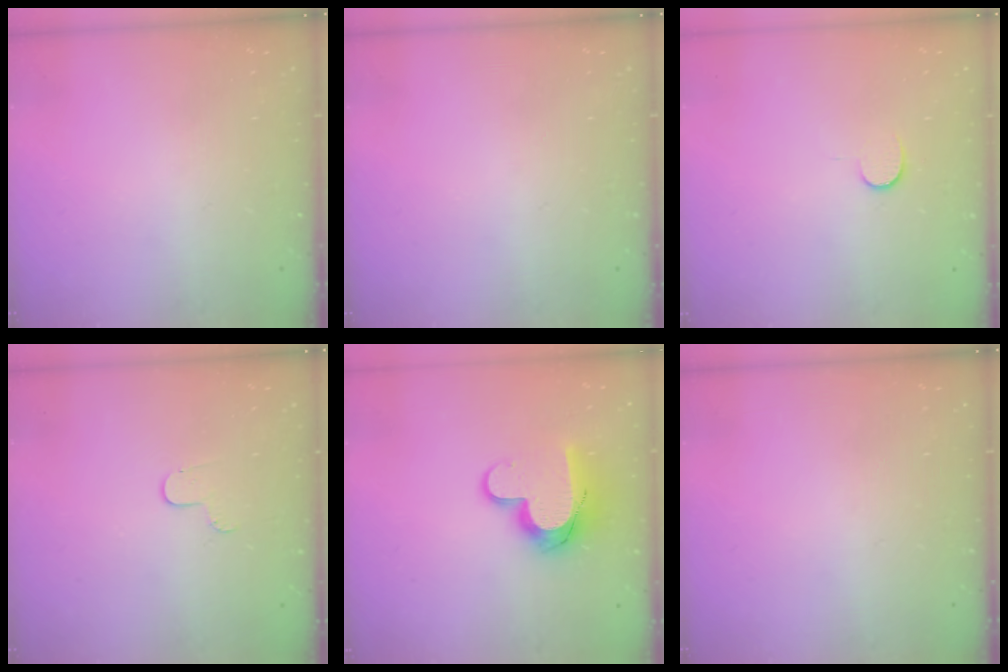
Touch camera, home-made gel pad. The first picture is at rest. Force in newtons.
{"total": 0.0}
{"total": 6.0, "press": 6.0, "slide": 0.5}
{"total": 3.5, "press": 3.5, "slide": 0.4}
{"total": 12.4, "press": 12.4, "slide": 0.6}
{"total": 0.0}